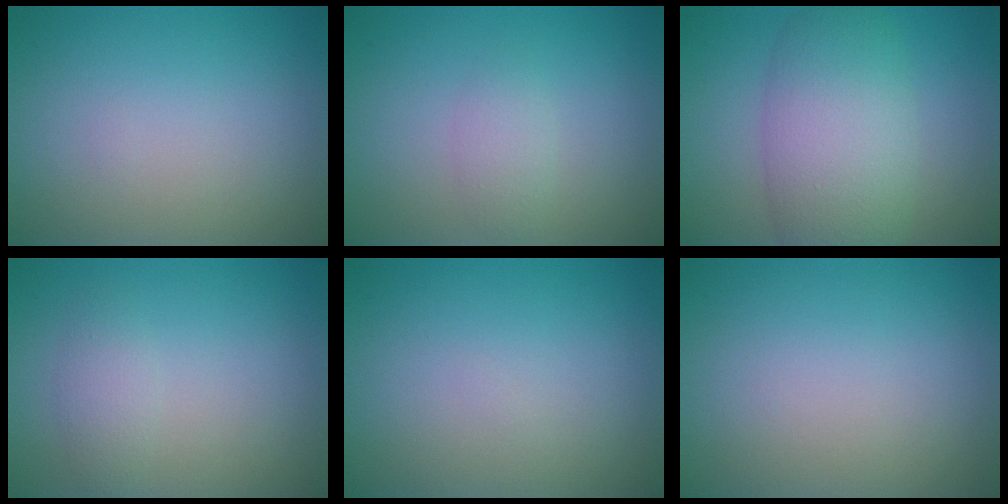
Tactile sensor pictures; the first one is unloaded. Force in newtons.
{"total": 1.4, "press": 1.4, "slide": 0.0}
{"total": 7.3, "press": 7.3, "slide": 0.2}
{"total": 1.6, "press": 1.6, "slide": 0.0}
{"total": 0.0}
{"total": 0.0}